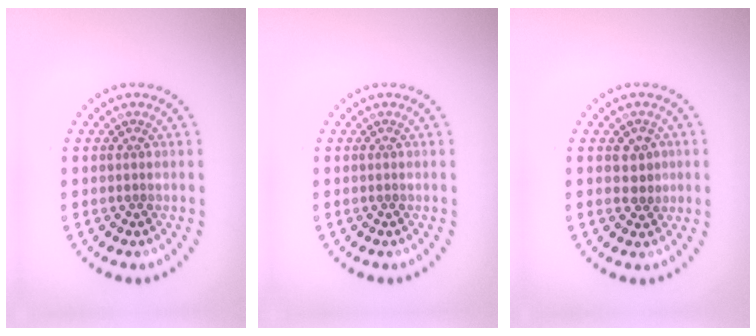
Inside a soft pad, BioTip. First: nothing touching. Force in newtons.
{"total": 0.0}
{"total": 1.8, "press": 1.7, "slide": 0.6}